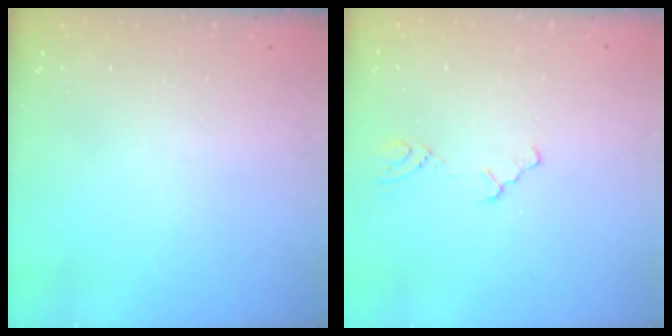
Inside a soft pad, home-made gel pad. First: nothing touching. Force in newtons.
{"total": 1.5, "press": 1.5, "slide": 0.2}